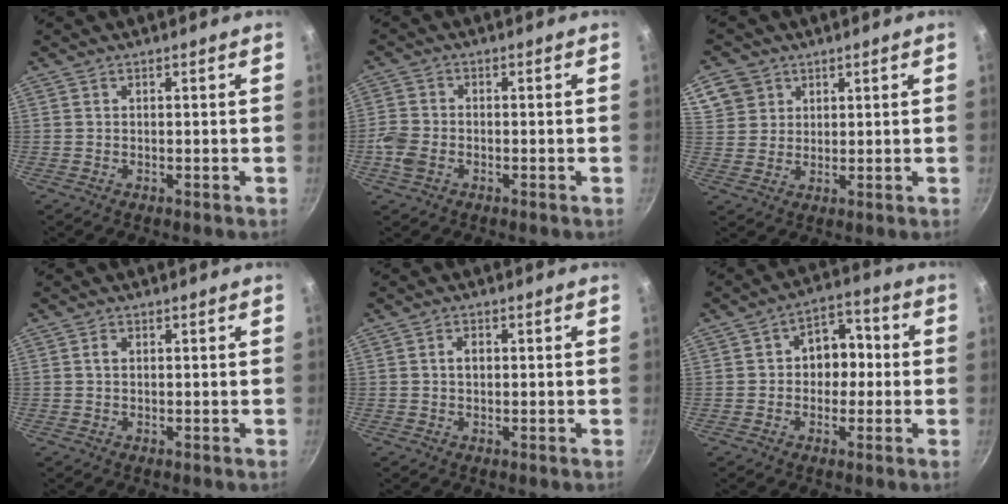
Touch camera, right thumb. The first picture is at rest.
{"total": 5.1, "force": [-1.9, 3.5, 3.1], "torque": [-0.071, 0.013, -0.046]}
{"total": 6.3, "force": [3.2, 5.3, 1.5], "torque": [0.001, 0.003, 0.063]}
{"total": 1.0, "force": [0.2, 0.8, 0.6], "torque": [-0.010, 0.004, 0.004]}
{"total": 2.0, "force": [0.2, 1.5, 1.3], "torque": [-0.013, 0.005, 0.003]}
{"total": 8.4, "force": [0.0, 6.6, 5.2], "torque": [-0.013, 0.024, -0.010]}